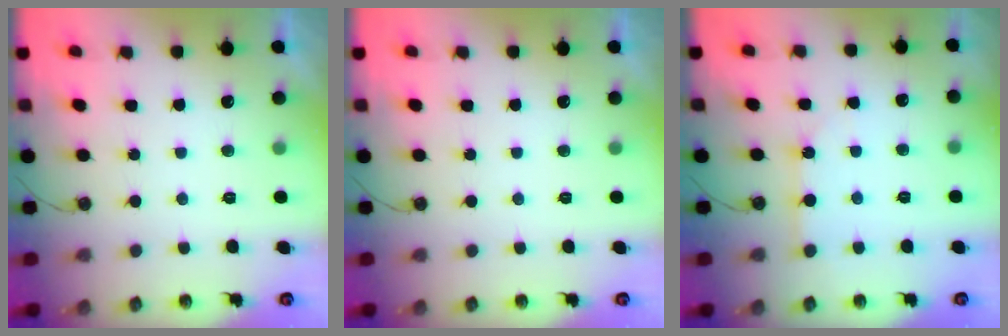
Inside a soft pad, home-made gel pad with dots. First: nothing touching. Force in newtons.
{"total": 0.0}
{"total": 3.5, "press": 3.5, "slide": 0.2}